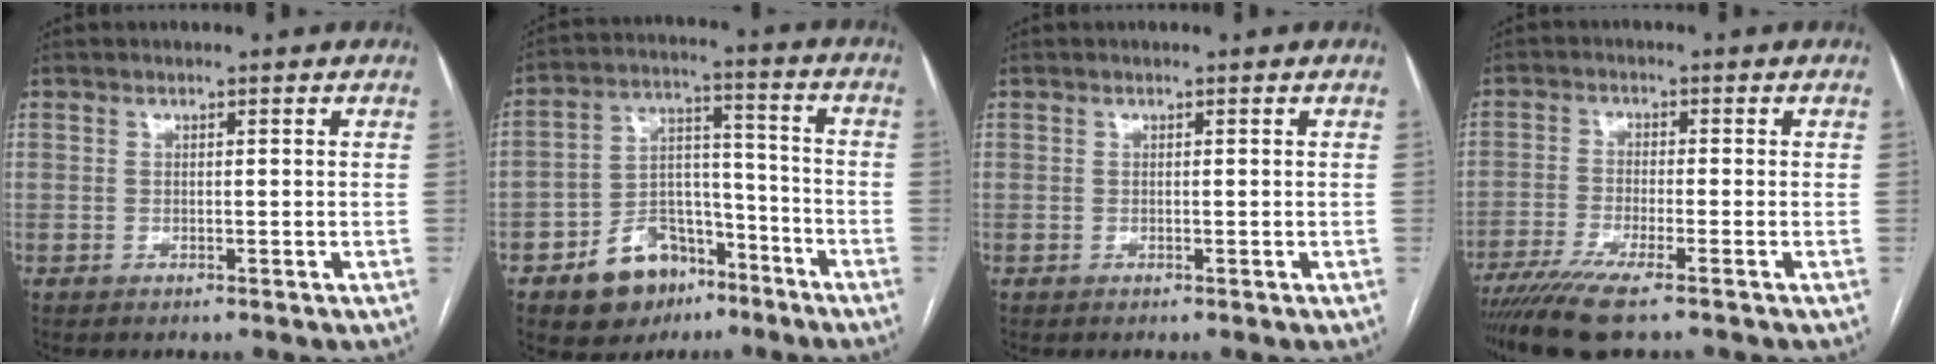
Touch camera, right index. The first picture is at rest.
{"total": 11.8, "force": [-7.2, 7.5, 5.7], "torque": [-0.097, 0.027, -0.112]}
{"total": 0.0}
{"total": 9.7, "force": [-7.3, 0.2, 6.3], "torque": [-0.114, -0.021, -0.125]}